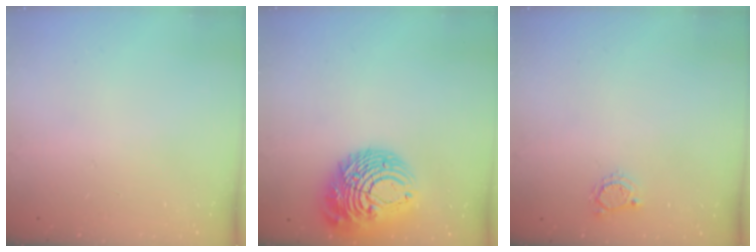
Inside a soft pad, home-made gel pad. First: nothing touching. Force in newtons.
{"total": 14.8, "press": 14.7, "slide": 1.4}
{"total": 3.4, "press": 3.4, "slide": 0.5}